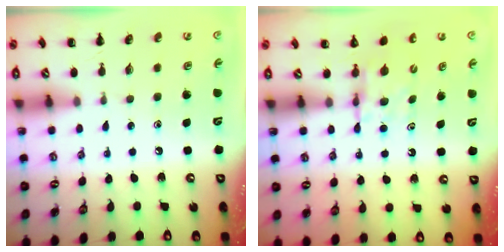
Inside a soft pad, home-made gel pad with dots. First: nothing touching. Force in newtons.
{"total": 5.3, "press": 5.3, "slide": 0.3}